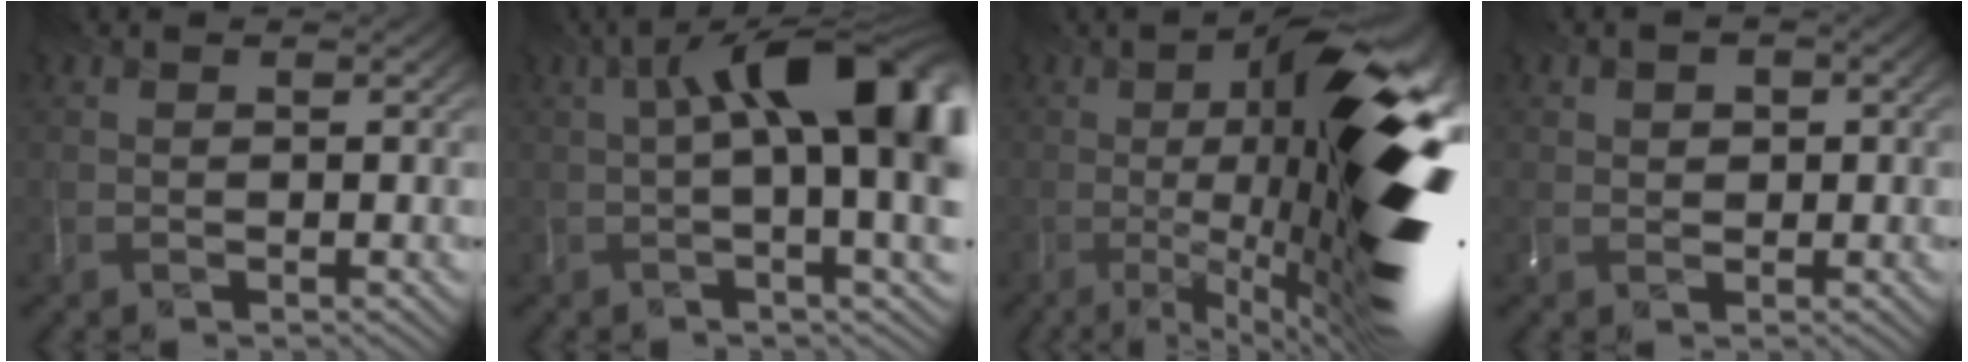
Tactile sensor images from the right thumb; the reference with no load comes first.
{"total": 15.1, "force": [2.6, 5.0, 14.0], "torque": [-0.184, 0.018, 0.045]}
{"total": 19.1, "force": [-1.3, 5.3, 18.3], "torque": [-0.246, 0.001, -0.010]}
{"total": 1.9, "force": [0.5, 1.5, 1.0], "torque": [-0.005, -0.006, 0.019]}